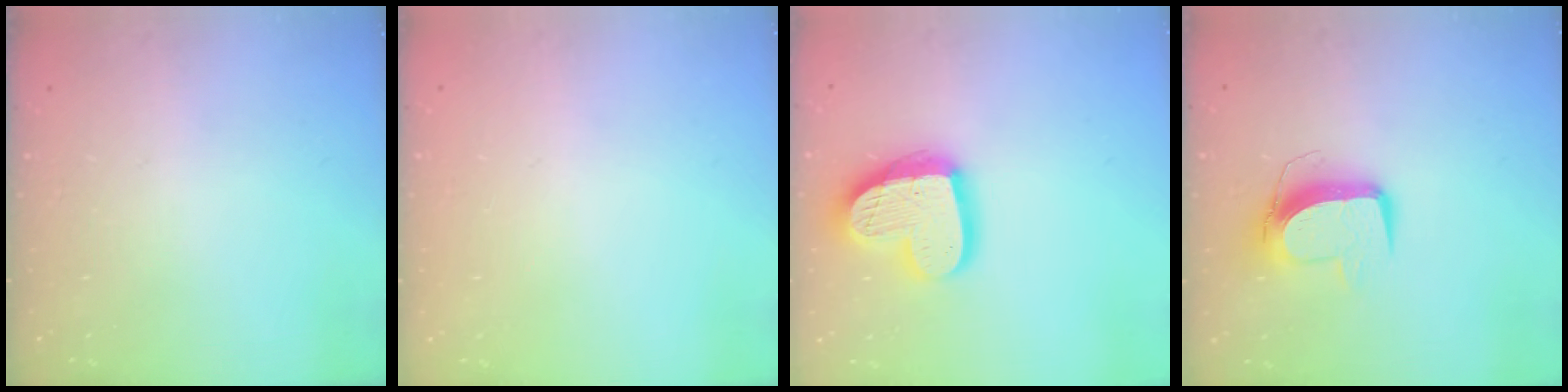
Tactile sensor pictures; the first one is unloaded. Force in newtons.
{"total": 0.0}
{"total": 18.9, "press": 18.8, "slide": 1.7}
{"total": 10.9, "press": 10.9, "slide": 0.7}